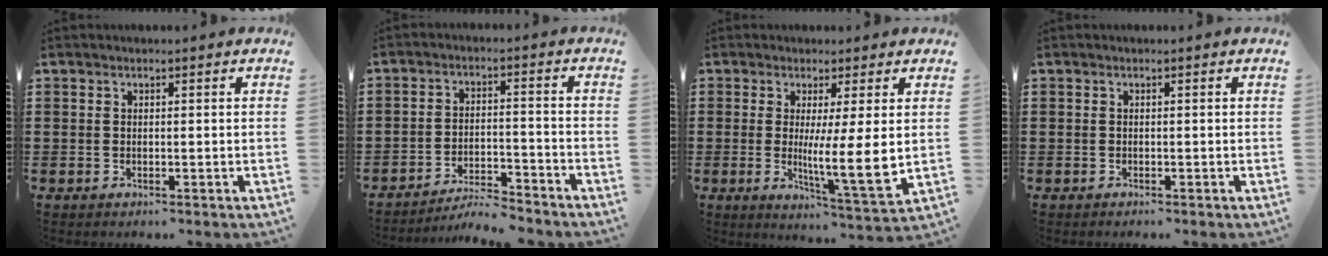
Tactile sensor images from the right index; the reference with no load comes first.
{"total": 4.9, "force": [-4.8, 0.0, 1.0], "torque": [-0.022, 0.001, -0.098]}
{"total": 8.1, "force": [0.8, 0.4, 8.0], "torque": [-0.131, -0.023, 0.015]}
{"total": 0.0}